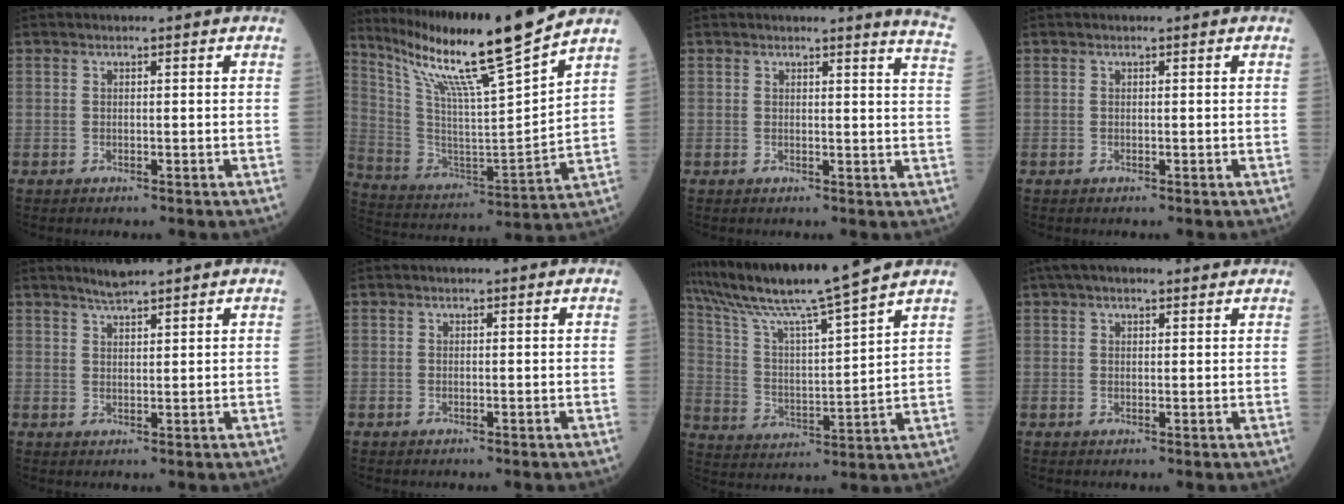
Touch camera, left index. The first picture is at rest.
{"total": 19.4, "force": [15.5, -1.6, 11.6], "torque": [-0.209, -0.026, 0.271]}
{"total": 6.2, "force": [5.9, -0.9, 1.6], "torque": [-0.014, -0.062, 0.036]}
{"total": 0.0}
{"total": 2.8, "force": [2.6, -0.2, 1.1], "torque": [-0.023, 0.005, 0.049]}
{"total": 0.0}
{"total": 16.4, "force": [14.1, -1.6, 8.1], "torque": [-0.154, 0.007, 0.247]}
{"total": 5.3, "force": [4.1, 1.6, 3.0], "torque": [-0.048, 0.040, 0.065]}